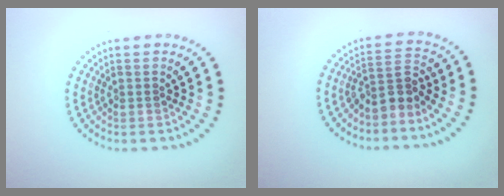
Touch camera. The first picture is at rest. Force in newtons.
{"total": 2.8, "press": 2.1, "slide": 1.8}